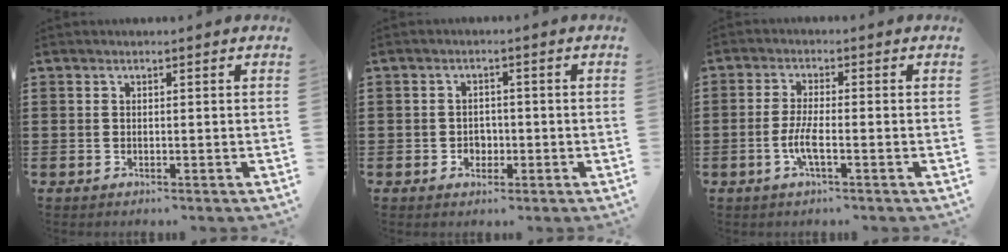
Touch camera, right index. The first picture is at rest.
{"total": 2.1, "force": [-0.7, 1.9, 0.7], "torque": [-0.017, 0.004, -0.016]}
{"total": 3.9, "force": [-1.5, 0.6, 3.6], "torque": [-0.081, -0.005, -0.034]}